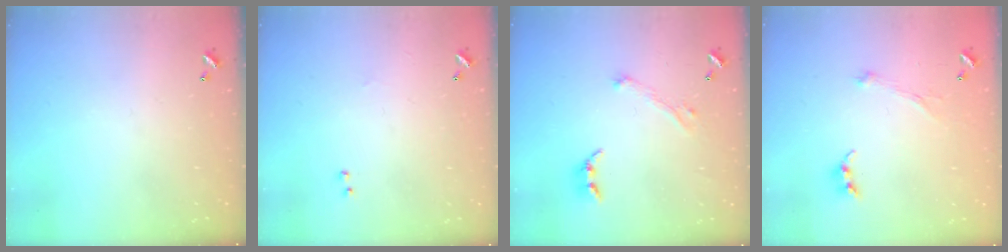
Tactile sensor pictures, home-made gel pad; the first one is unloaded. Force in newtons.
{"total": 2.3, "press": 2.2, "slide": 0.8}
{"total": 2.9, "press": 2.8, "slide": 0.8}
{"total": 2.1, "press": 2.0, "slide": 0.7}